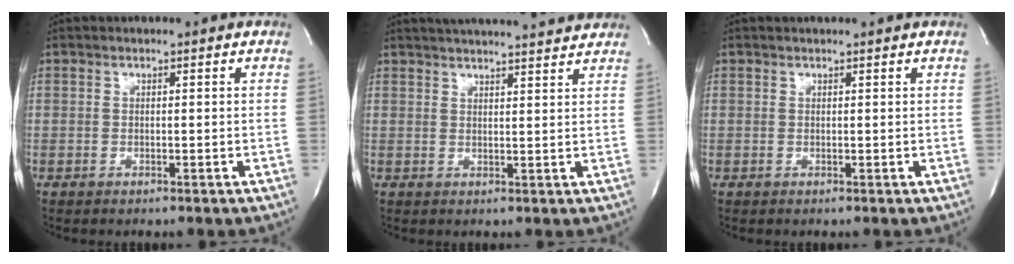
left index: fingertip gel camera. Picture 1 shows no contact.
{"total": 14.9, "force": [14.0, 1.2, 5.0], "torque": [-0.081, 0.020, 0.183]}
{"total": 2.0, "force": [1.9, 0.1, 0.6], "torque": [-0.008, 0.014, 0.023]}